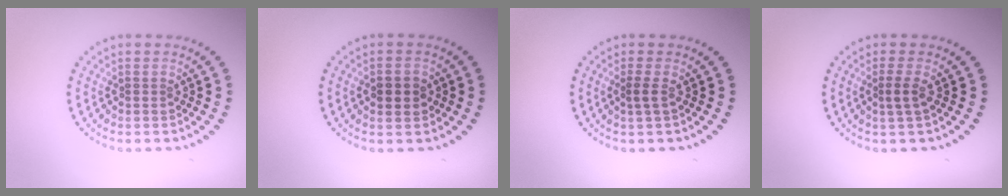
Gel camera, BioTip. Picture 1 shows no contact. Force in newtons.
{"total": 2.1, "press": 2.1, "slide": 0.1}
{"total": 0.9, "press": 0.8, "slide": 0.5}
{"total": 1.3, "press": 1.1, "slide": 0.8}